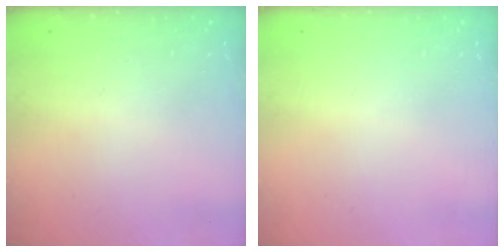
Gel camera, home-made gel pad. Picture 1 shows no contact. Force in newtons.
{"total": 0.0}